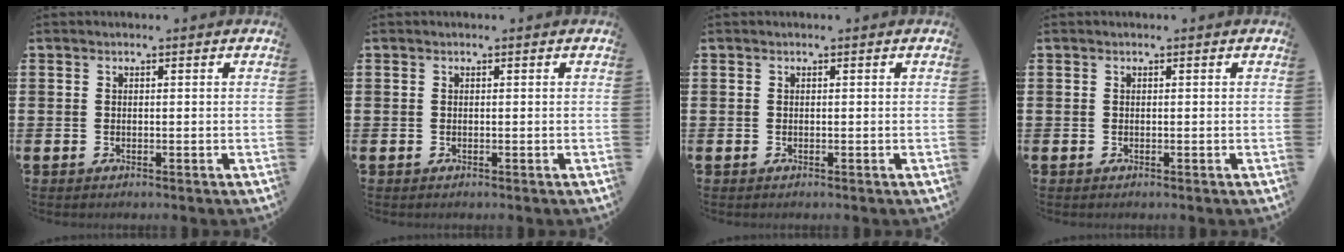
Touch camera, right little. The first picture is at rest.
{"total": 0.0}
{"total": 0.0}
{"total": 0.0}